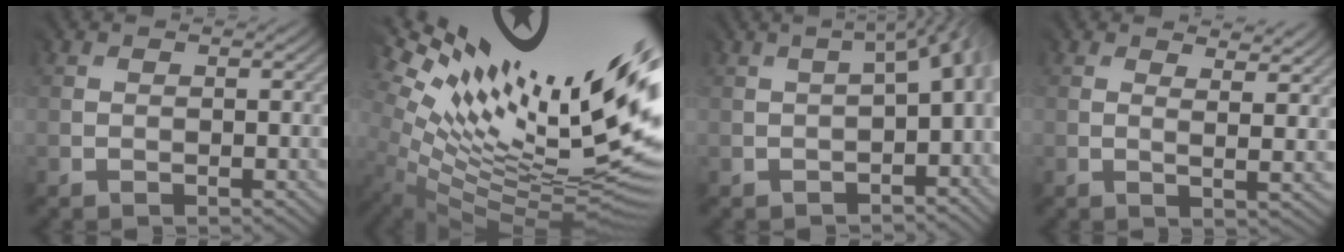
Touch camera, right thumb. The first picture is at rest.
{"total": 16.6, "force": [4.2, 5.6, 15.1], "torque": [-0.240, -0.013, 0.101]}
{"total": 6.1, "force": [-2.4, 2.5, 5.0], "torque": [-0.042, -0.008, -0.023]}
{"total": 6.0, "force": [3.8, 1.8, 4.3], "torque": [-0.060, 0.010, 0.045]}